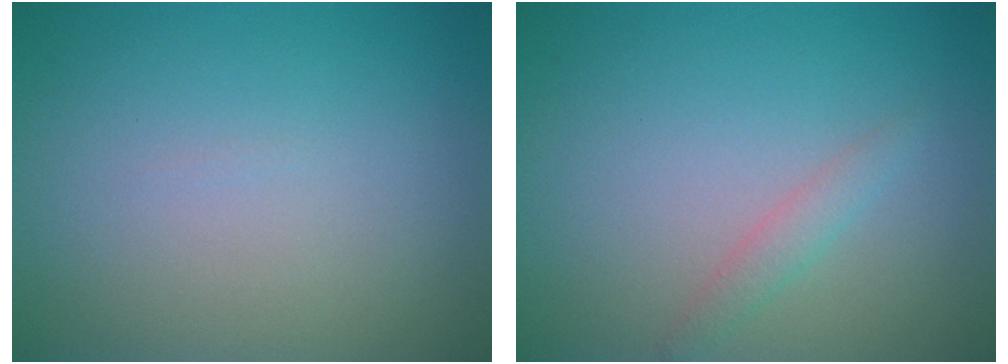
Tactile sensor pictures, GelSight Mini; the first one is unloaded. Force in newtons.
{"total": 1.3, "press": 1.3, "slide": 0.0}